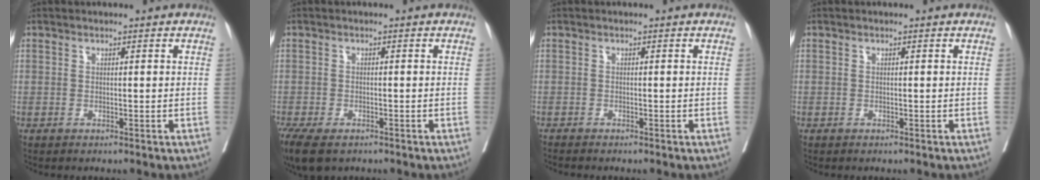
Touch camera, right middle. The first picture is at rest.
{"total": 8.4, "force": [-5.7, 3.9, 4.8], "torque": [-0.101, -0.015, -0.089]}
{"total": 1.1, "force": [-1.1, -0.1, 0.4], "torque": [-0.007, -0.001, -0.020]}
{"total": 0.7, "force": [-0.2, 0.7, -0.1], "torque": [0.008, 0.008, -0.008]}